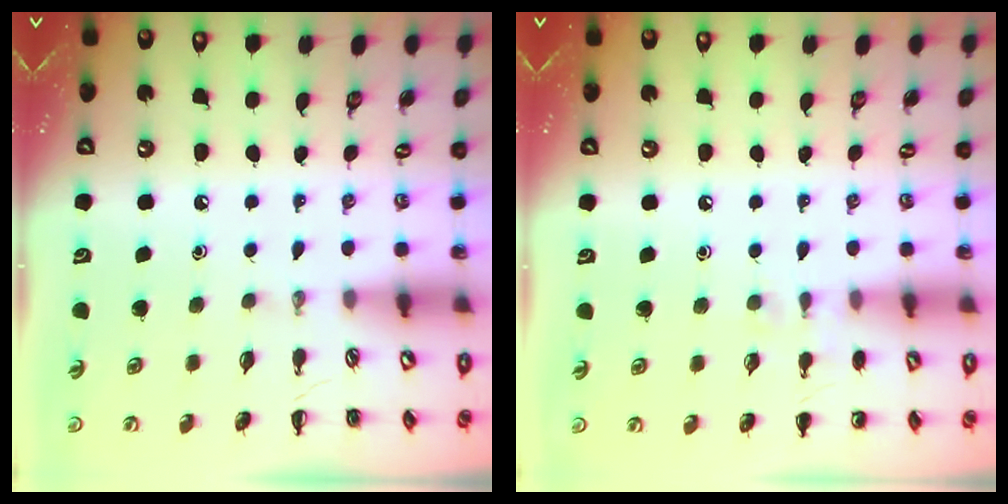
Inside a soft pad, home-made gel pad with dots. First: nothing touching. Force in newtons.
{"total": 5.1, "press": 4.8, "slide": 1.6}